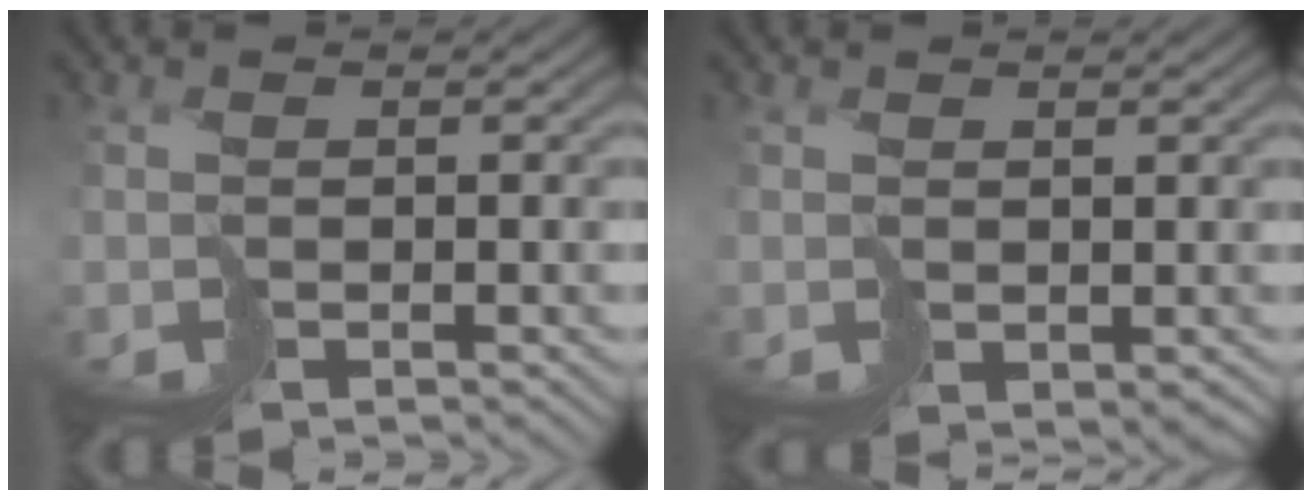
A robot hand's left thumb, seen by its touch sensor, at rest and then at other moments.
{"total": 1.7, "force": [0.5, 1.2, 1.1], "torque": [-0.024, -0.006, 0.017]}